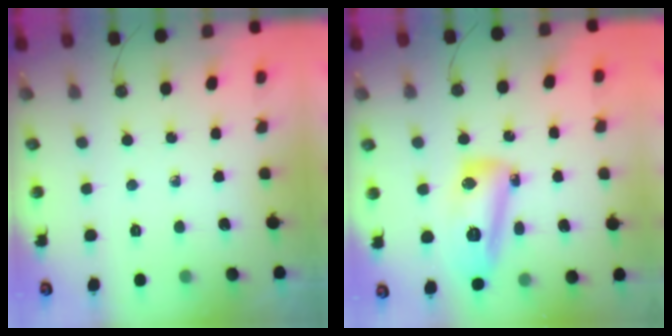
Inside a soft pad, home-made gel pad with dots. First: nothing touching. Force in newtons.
{"total": 13.7, "press": 13.7, "slide": 1.4}